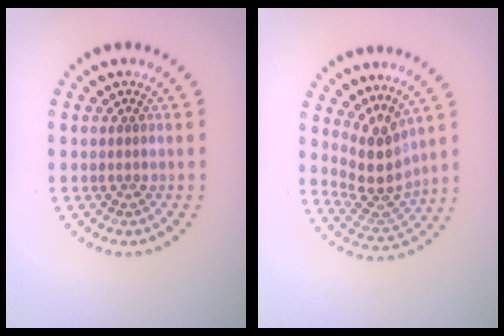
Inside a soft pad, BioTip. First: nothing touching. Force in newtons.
{"total": 4.0, "press": 2.8, "slide": 2.8}